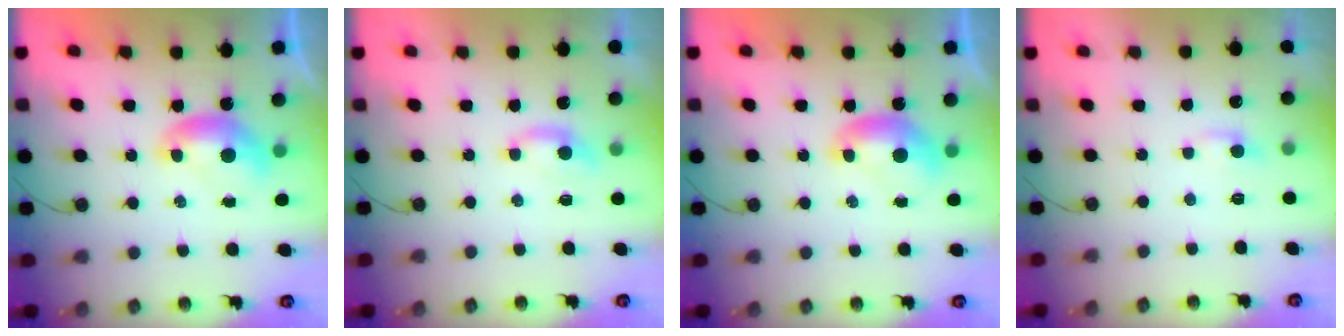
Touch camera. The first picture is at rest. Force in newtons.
{"total": 1.6, "press": 1.5, "slide": 0.4}
{"total": 0.0}
{"total": 1.4, "press": 1.3, "slide": 0.5}